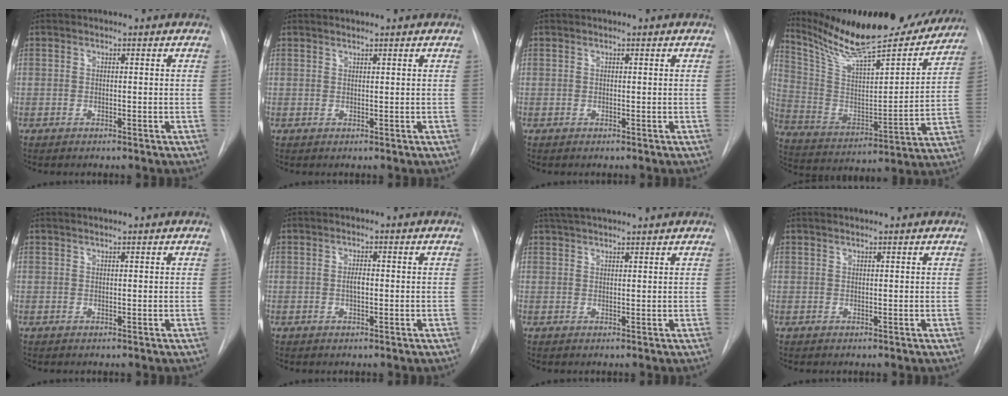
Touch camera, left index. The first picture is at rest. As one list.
[{"total": 0.7, "force": [0.7, -0.1, 0.1], "torque": [-0.007, 0.003, 0.016]}, {"total": 0.0}, {"total": 26.2, "force": [23.2, 4.2, 11.5], "torque": [-0.195, -0.030, 0.348]}, {"total": 1.3, "force": [1.3, -0.2, 0.4], "torque": [-0.006, 0.013, 0.026]}, {"total": 1.3, "force": [-0.1, 0.4, 1.3], "torque": [-0.025, -0.001, -0.002]}, {"total": 7.7, "force": [7.0, 0.0, 3.2], "torque": [-0.057, 0.035, 0.105]}, {"total": 1.6, "force": [1.5, -0.1, 0.4], "torque": [-0.006, 0.013, 0.028]}]